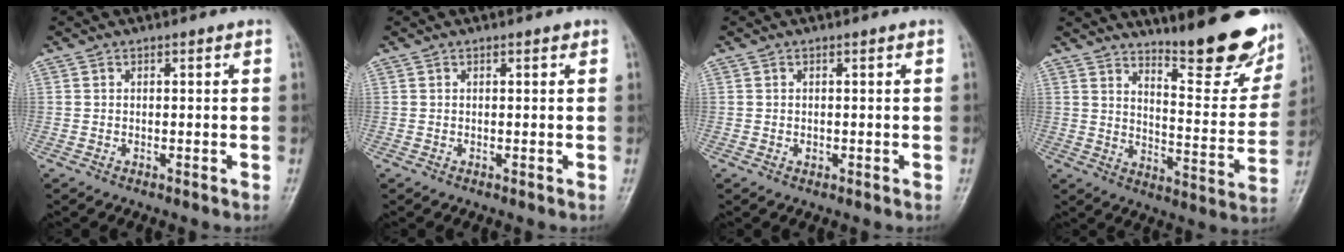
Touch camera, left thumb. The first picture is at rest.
{"total": 0.6, "force": [0.4, 0.2, 0.4], "torque": [-0.007, 0.000, 0.003]}
{"total": 0.6, "force": [0.0, 0.5, 0.4], "torque": [-0.004, 0.000, 0.000]}
{"total": 18.2, "force": [14.2, 4.2, 10.7], "torque": [-0.109, -0.115, 0.198]}